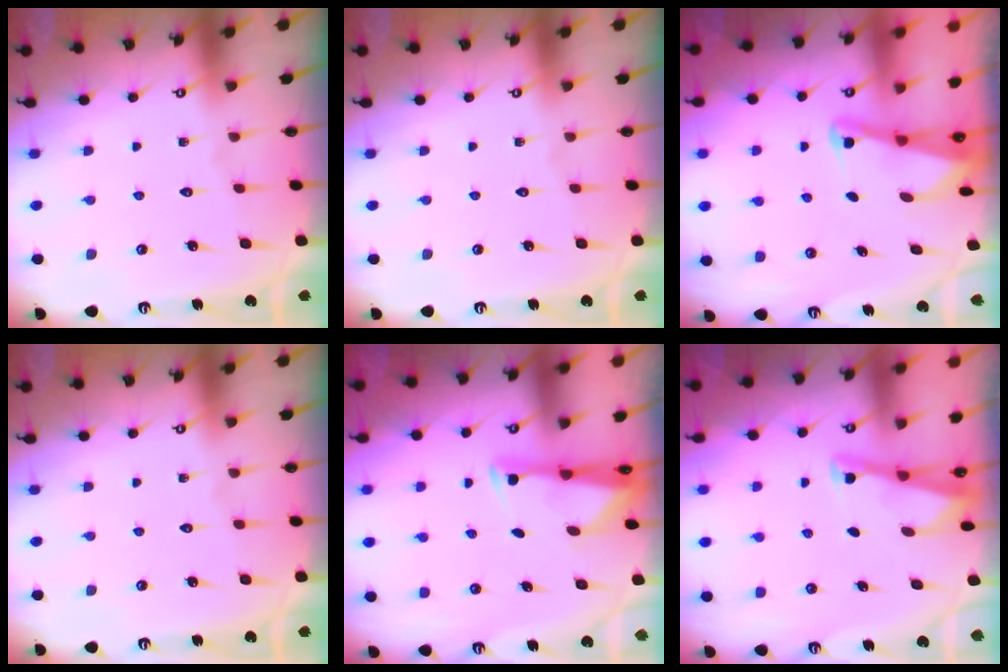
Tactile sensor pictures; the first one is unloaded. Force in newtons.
{"total": 0.0}
{"total": 2.0, "press": 2.0, "slide": 0.4}
{"total": 0.0}
{"total": 2.7, "press": 2.6, "slide": 0.4}
{"total": 2.8, "press": 2.7, "slide": 0.3}